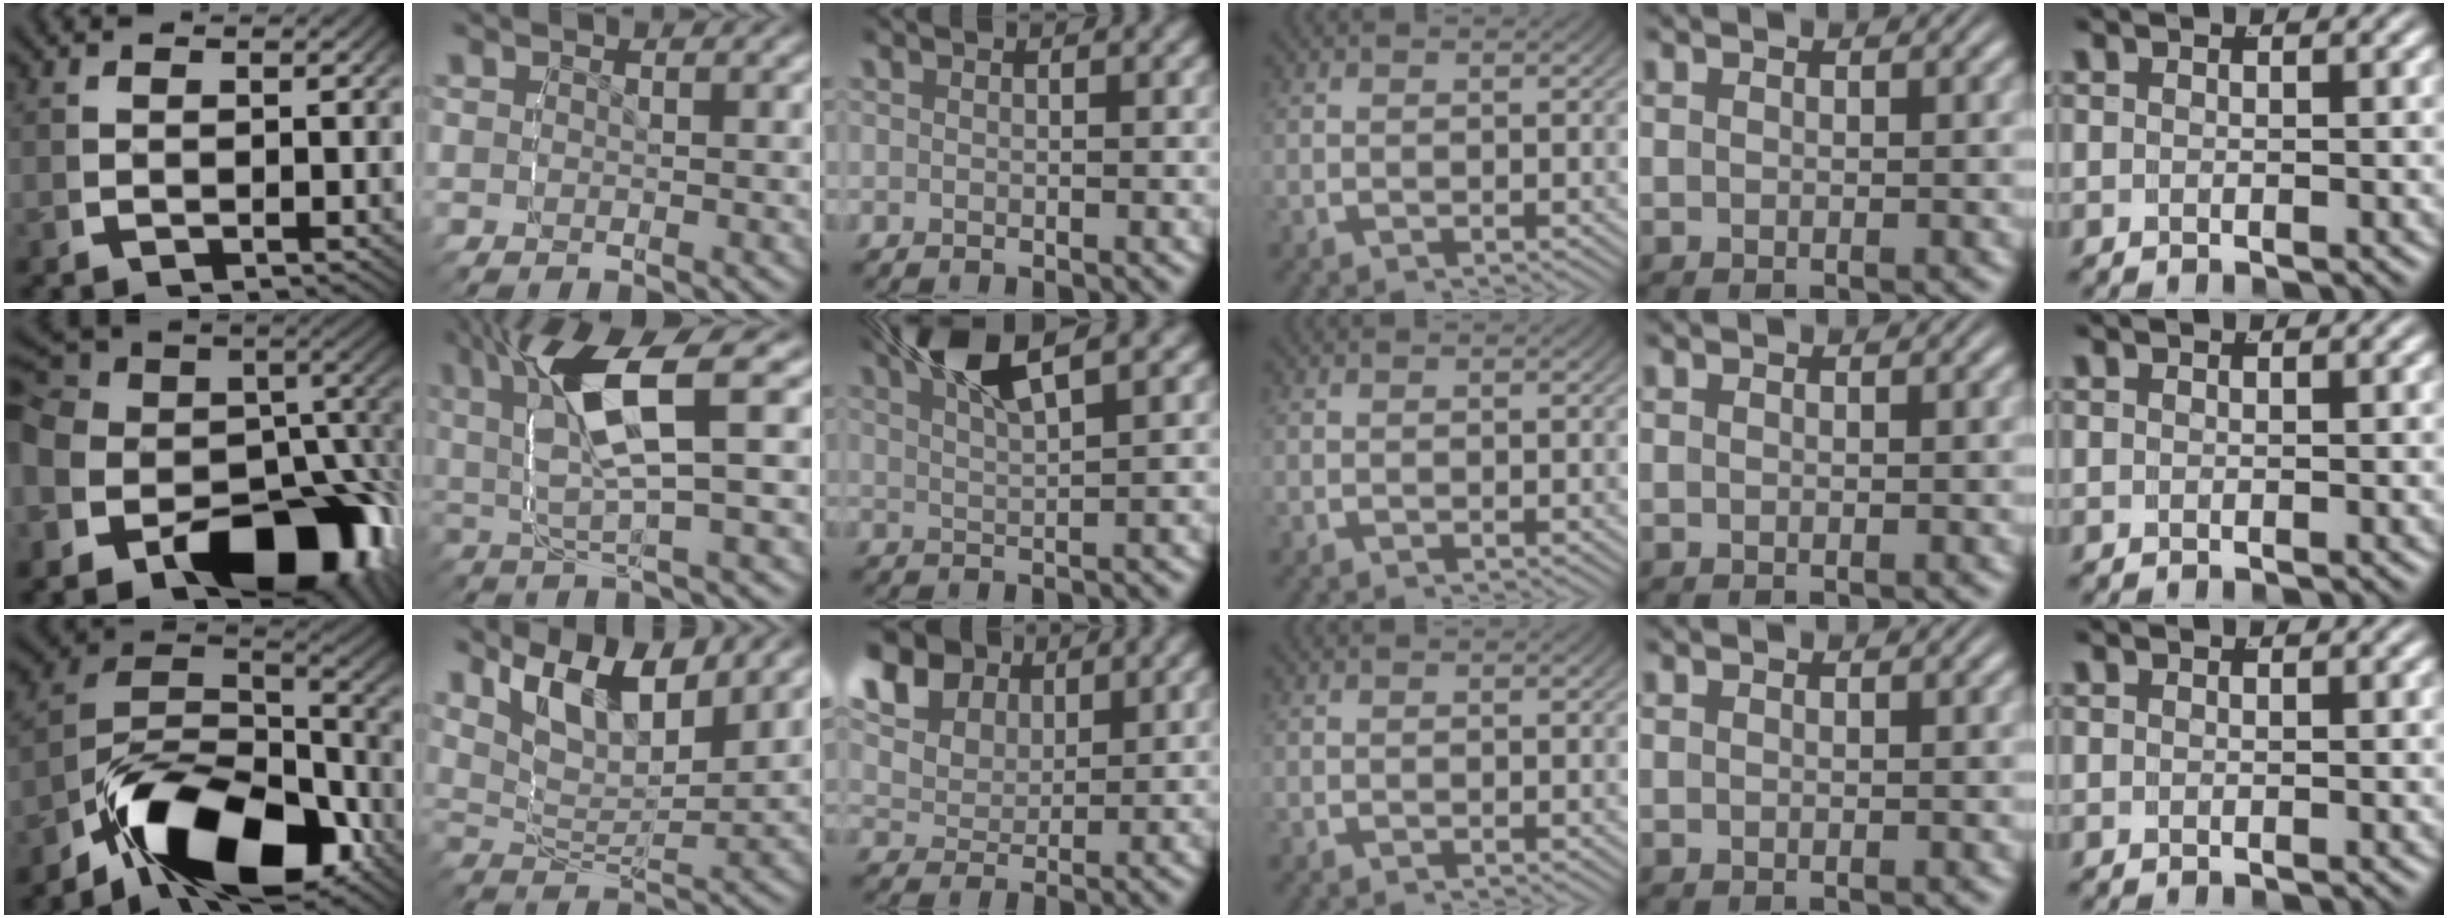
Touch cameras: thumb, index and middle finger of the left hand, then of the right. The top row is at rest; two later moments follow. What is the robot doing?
{"motion": "lift_and_place", "object": "glasses"}